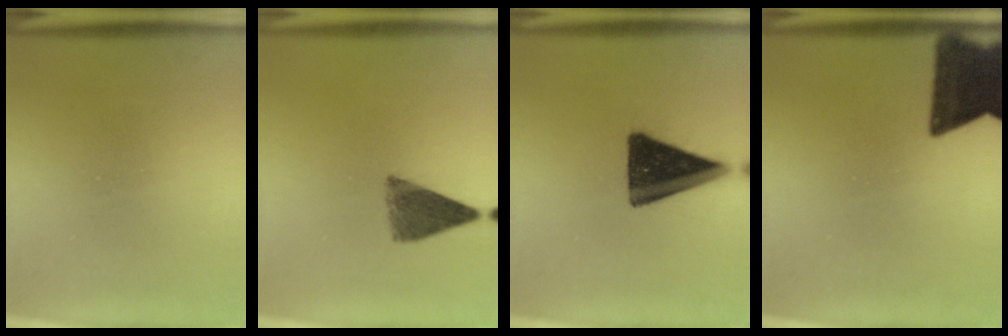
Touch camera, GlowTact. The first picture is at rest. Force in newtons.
{"total": 6.0}
{"total": 15.8}
{"total": 14.7}